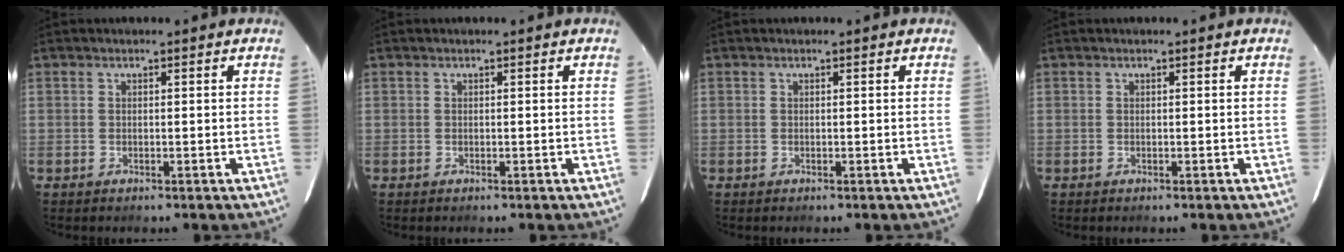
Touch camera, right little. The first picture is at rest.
{"total": 0.0}
{"total": 0.0}
{"total": 0.0}